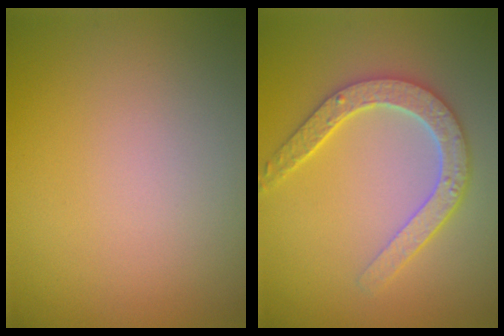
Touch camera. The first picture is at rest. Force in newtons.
{"total": 4.7, "press": 3.8, "slide": 2.8}